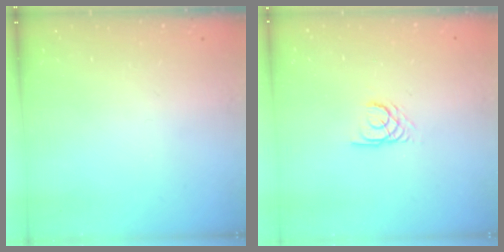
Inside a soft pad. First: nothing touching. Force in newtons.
{"total": 2.7, "press": 2.7, "slide": 0.1}